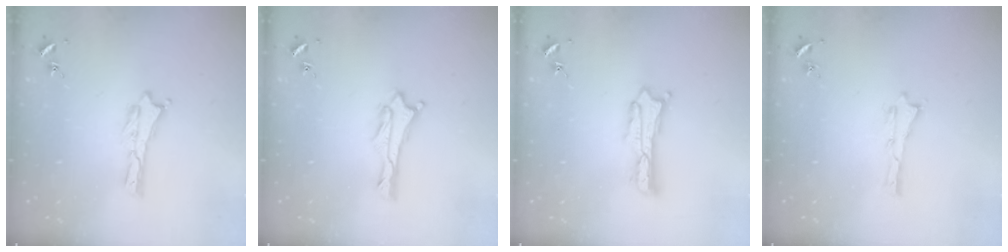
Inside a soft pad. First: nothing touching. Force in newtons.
{"total": 1.9, "press": 1.9, "slide": 0.1}
{"total": 1.8, "press": 1.8, "slide": 0.3}
{"total": 0.0}